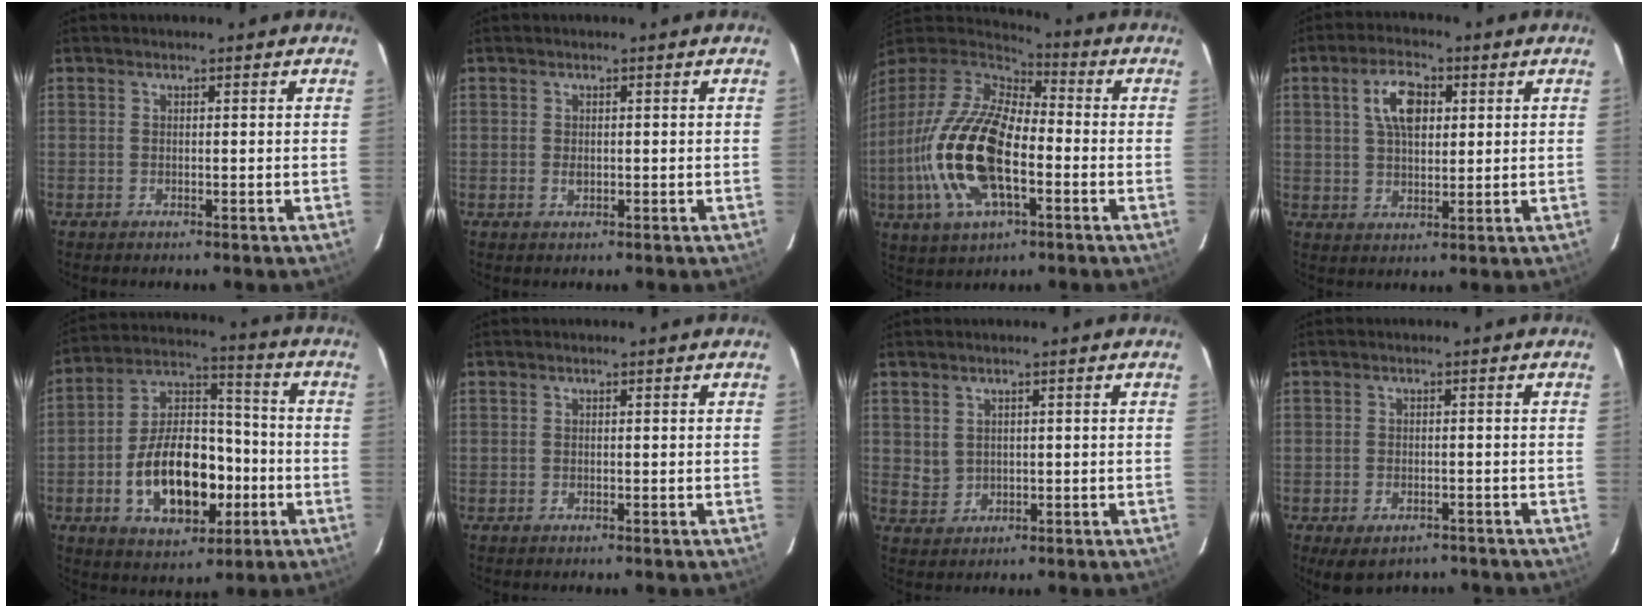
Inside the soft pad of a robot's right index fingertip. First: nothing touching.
{"total": 1.1, "force": [-0.1, 0.9, 0.7], "torque": [-0.012, 0.001, -0.001]}
{"total": 22.1, "force": [-5.0, 10.1, 19.0], "torque": [-0.406, -0.018, -0.096]}
{"total": 7.9, "force": [2.5, 4.1, 6.3], "torque": [-0.118, 0.014, 0.047]}
{"total": 18.0, "force": [-5.2, 10.3, 13.8], "torque": [-0.260, 0.025, -0.072]}
{"total": 0.0}
{"total": 2.6, "force": [1.1, 2.2, 0.8], "torque": [-0.014, 0.004, 0.031]}
{"total": 6.7, "force": [-4.6, 3.7, 3.2], "torque": [-0.060, -0.016, -0.056]}